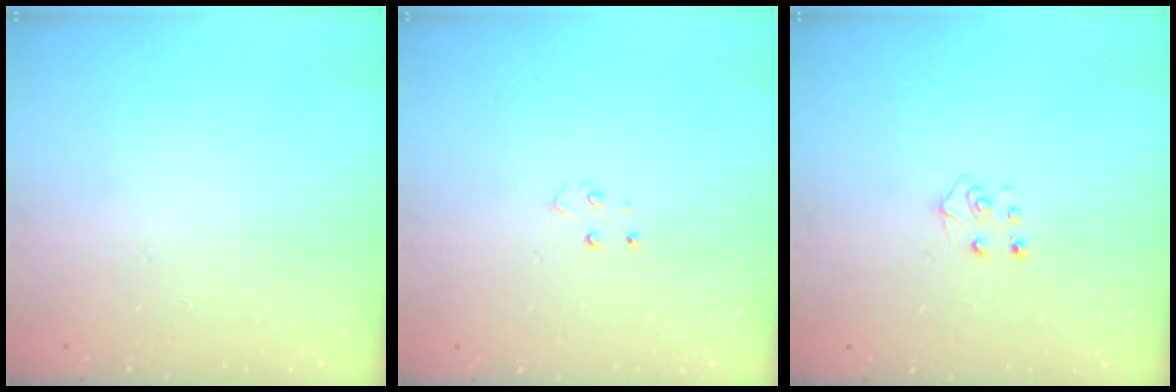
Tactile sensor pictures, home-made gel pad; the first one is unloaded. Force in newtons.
{"total": 4.1, "press": 4.1, "slide": 0.5}
{"total": 5.4, "press": 5.3, "slide": 0.4}